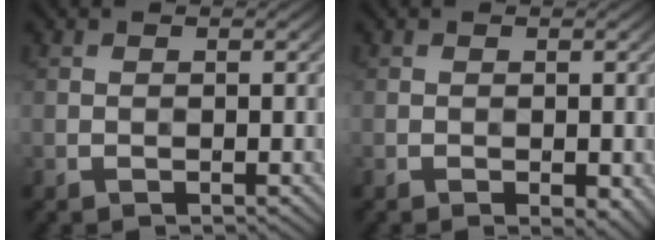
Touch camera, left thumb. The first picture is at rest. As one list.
[{"total": 2.0, "force": [-0.7, 0.6, 1.7], "torque": [-0.025, -0.002, -0.008]}]